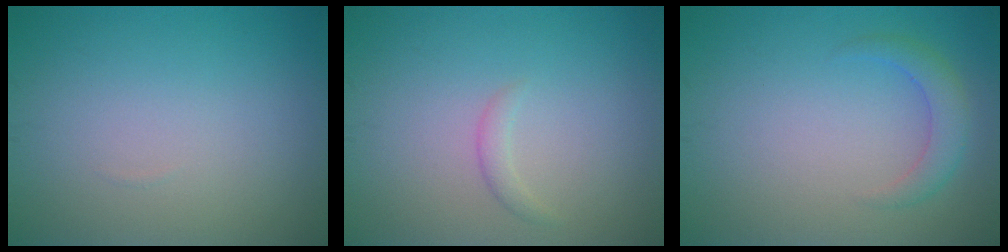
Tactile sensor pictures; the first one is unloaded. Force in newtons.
{"total": 1.0, "press": 1.0, "slide": 0.1}
{"total": 2.2, "press": 2.2, "slide": 0.1}